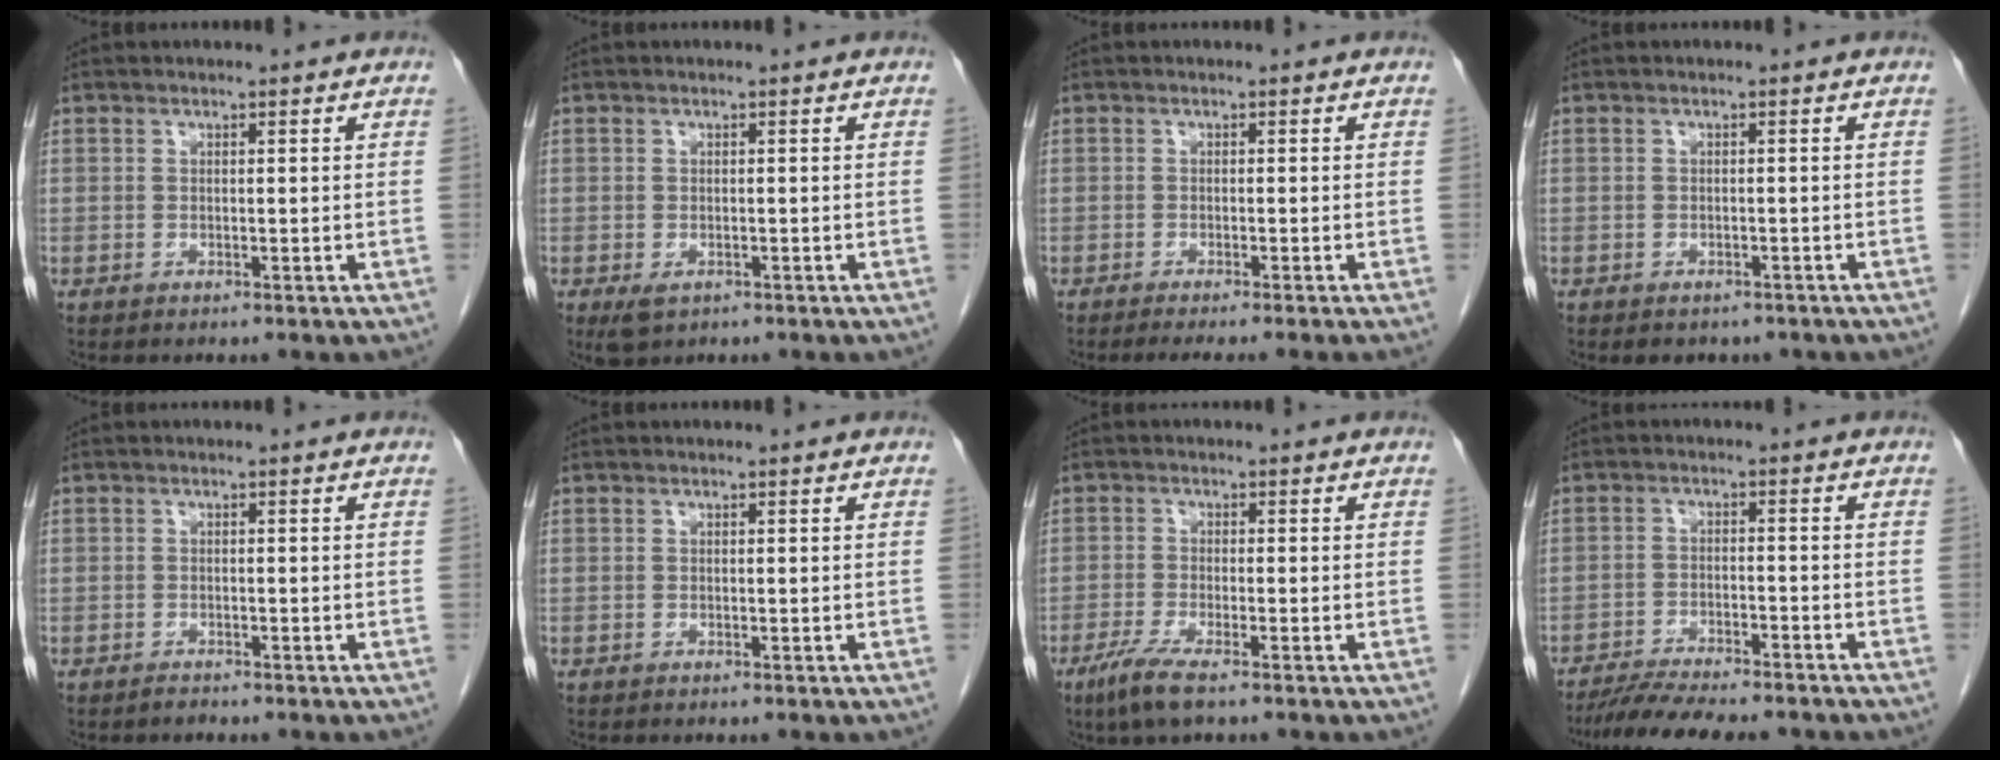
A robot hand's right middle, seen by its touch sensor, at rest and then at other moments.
{"total": 2.4, "force": [-1.1, 1.4, 1.6], "torque": [-0.033, -0.006, -0.008]}
{"total": 5.0, "force": [-4.2, -1.0, 2.6], "torque": [-0.023, -0.011, -0.062]}
{"total": 4.5, "force": [-3.6, 2.3, 1.3], "torque": [-0.008, 0.003, -0.038]}
{"total": 0.6, "force": [-0.6, 0.1, 0.0], "torque": [-0.005, -0.003, -0.011]}
{"total": 0.0}
{"total": 4.7, "force": [-3.0, 0.4, 3.5], "torque": [-0.079, -0.014, -0.059]}
{"total": 12.0, "force": [-10.7, 1.6, 5.4], "torque": [-0.083, -0.010, -0.159]}